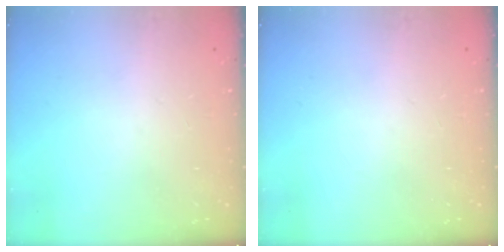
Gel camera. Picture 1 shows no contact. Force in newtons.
{"total": 0.0}